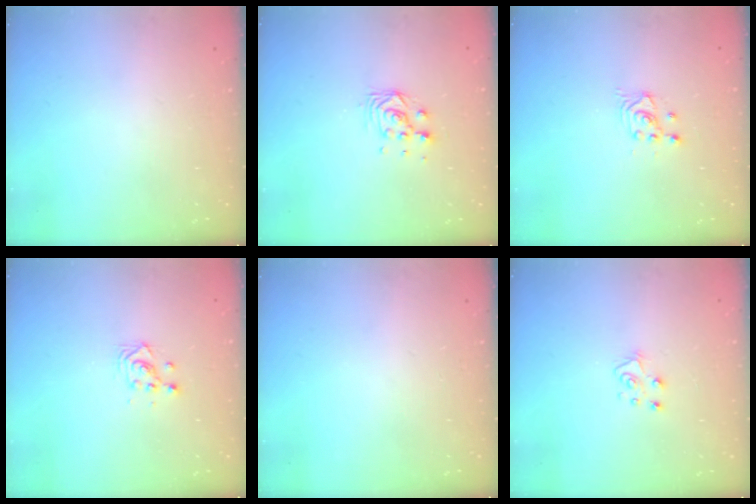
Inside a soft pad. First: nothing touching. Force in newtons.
{"total": 5.5, "press": 5.4, "slide": 0.7}
{"total": 2.7, "press": 2.7, "slide": 0.2}
{"total": 3.2, "press": 3.2, "slide": 0.2}
{"total": 0.0}
{"total": 6.3, "press": 6.3, "slide": 0.3}